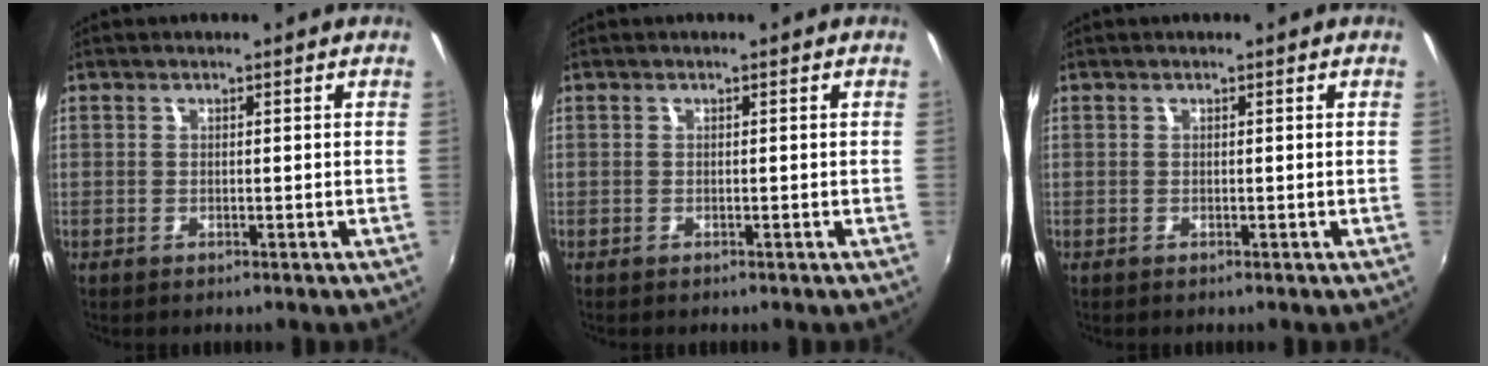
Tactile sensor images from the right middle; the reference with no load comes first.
{"total": 0.0}
{"total": 0.0}